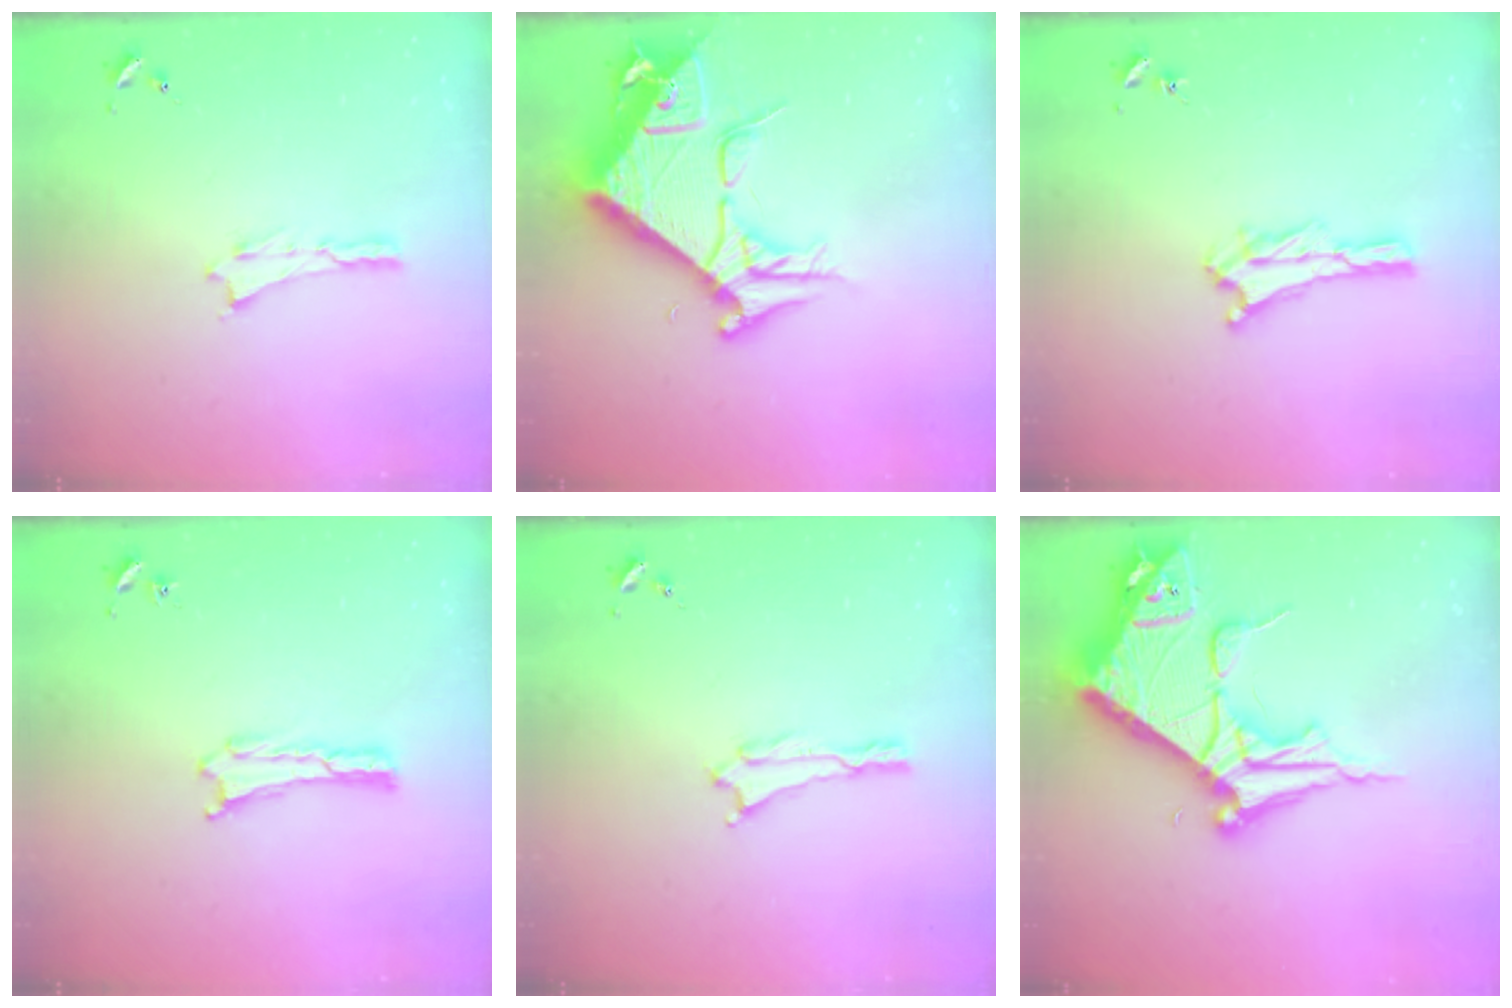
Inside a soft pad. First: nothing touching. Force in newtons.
{"total": 10.5, "press": 10.5, "slide": 1.0}
{"total": 3.2, "press": 3.1, "slide": 0.3}
{"total": 0.0}
{"total": 0.0}
{"total": 10.6, "press": 10.6, "slide": 1.1}